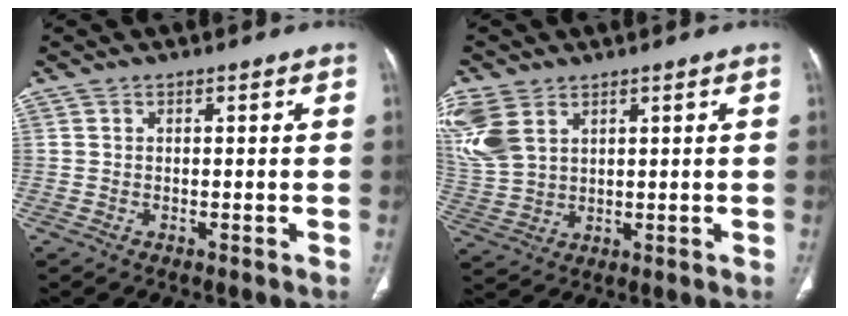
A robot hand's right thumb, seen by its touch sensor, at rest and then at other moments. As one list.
[{"total": 10.7, "force": [5.0, 6.9, 6.5], "torque": [-0.158, -0.006, 0.117]}]